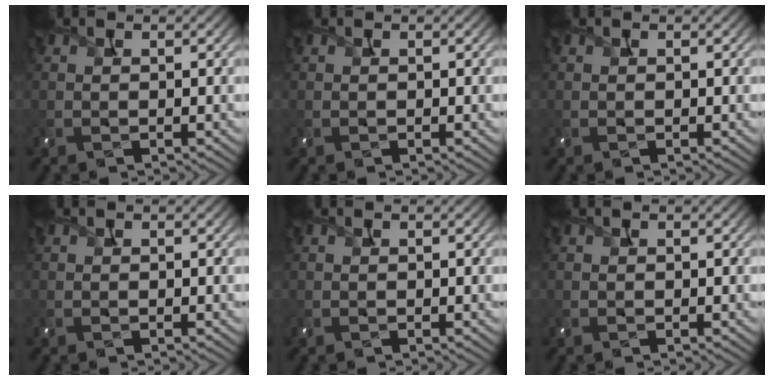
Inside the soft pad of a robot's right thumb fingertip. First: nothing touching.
{"total": 0.0}
{"total": 0.0}
{"total": 0.0}
{"total": 0.0}
{"total": 0.0}